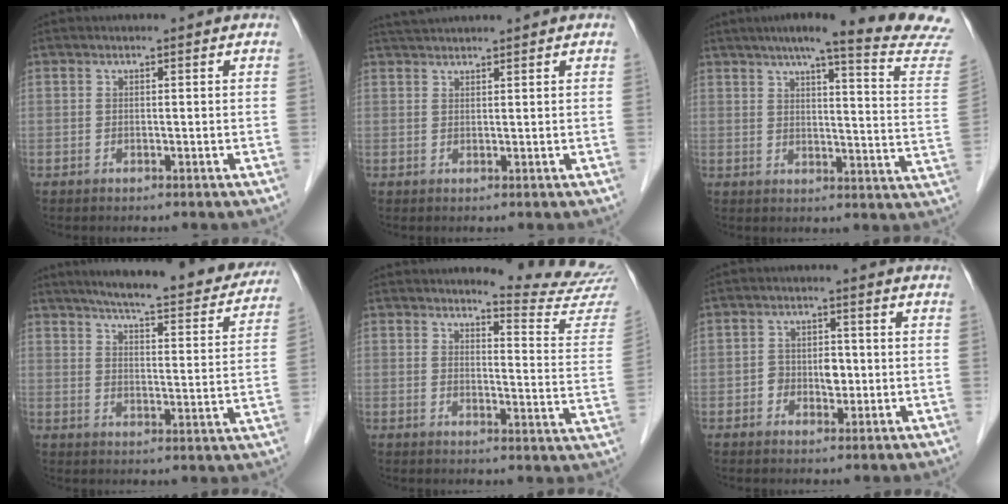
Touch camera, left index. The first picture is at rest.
{"total": 3.1, "force": [3.0, -0.3, 0.8], "torque": [-0.015, 0.026, 0.058]}
{"total": 21.3, "force": [18.8, -0.8, 10.0], "torque": [-0.134, -0.061, 0.219]}
{"total": 23.3, "force": [20.6, 3.4, 10.4], "torque": [-0.145, -0.022, 0.255]}
{"total": 11.6, "force": [11.5, -1.3, 0.9], "torque": [-0.010, -0.108, 0.120]}
{"total": 3.6, "force": [-0.6, 2.5, 2.6], "torque": [-0.039, 0.009, -0.007]}